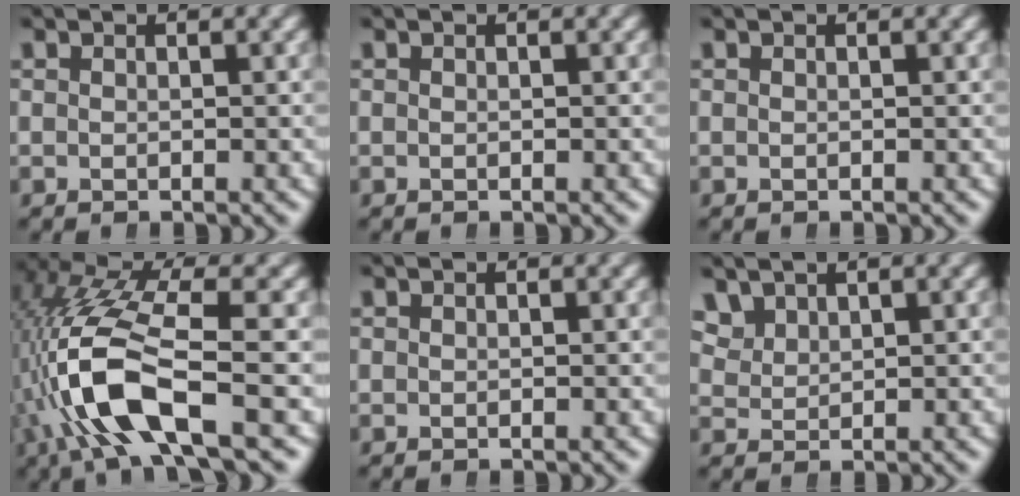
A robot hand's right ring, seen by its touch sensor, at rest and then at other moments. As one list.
[{"total": 0.0}, {"total": 0.0}, {"total": 9.1, "force": [-0.9, 4.0, 8.1], "torque": [-0.196, -0.022, -0.002]}, {"total": 0.0}, {"total": 2.5, "force": [2.3, 0.9, 0.4], "torque": [-0.017, -0.002, 0.049]}]